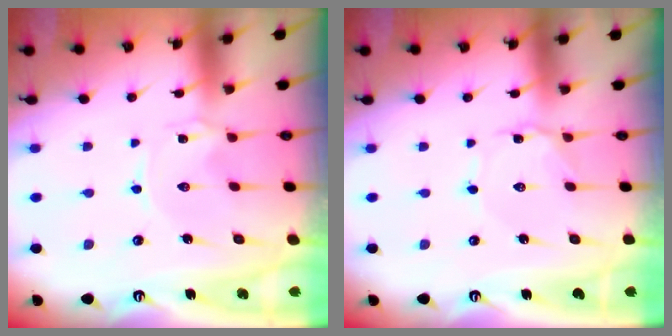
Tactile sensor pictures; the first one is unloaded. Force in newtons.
{"total": 1.8, "press": 1.7, "slide": 0.2}